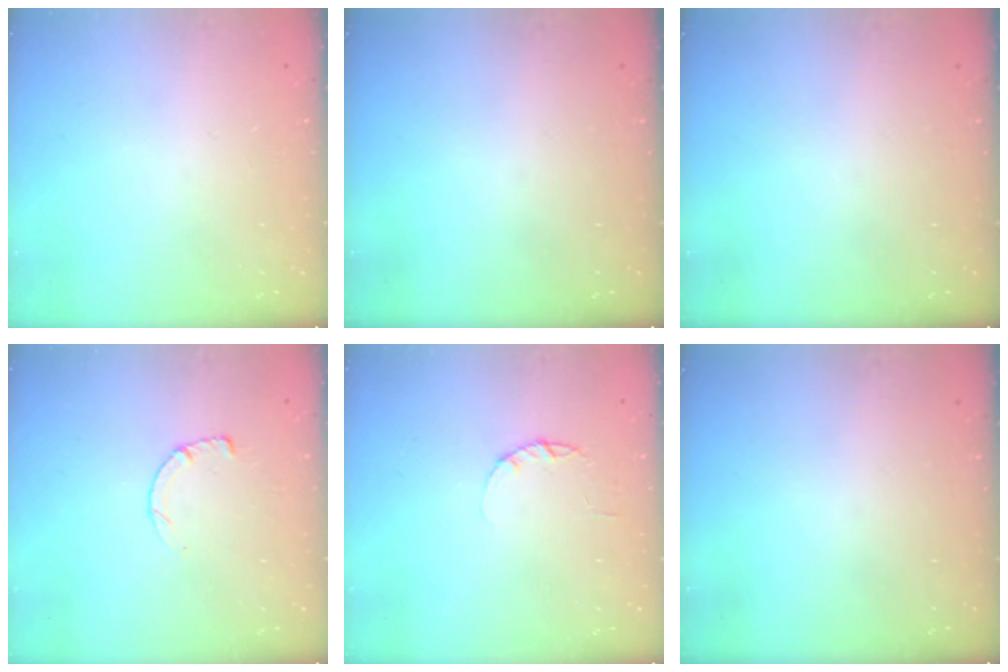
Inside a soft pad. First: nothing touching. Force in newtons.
{"total": 0.0}
{"total": 0.0}
{"total": 3.0, "press": 3.0, "slide": 0.3}
{"total": 2.2, "press": 2.2, "slide": 0.4}
{"total": 0.0}